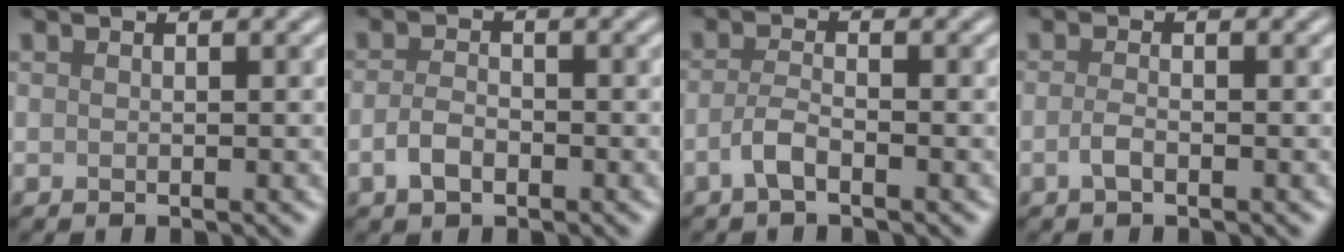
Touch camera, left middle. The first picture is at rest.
{"total": 2.1, "force": [-0.9, 1.2, 1.5], "torque": [-0.030, 0.001, -0.023]}
{"total": 2.0, "force": [-1.1, 0.6, 1.6], "torque": [-0.034, 0.004, -0.026]}
{"total": 1.3, "force": [-0.6, 0.4, 1.0], "torque": [-0.024, 0.001, -0.014]}